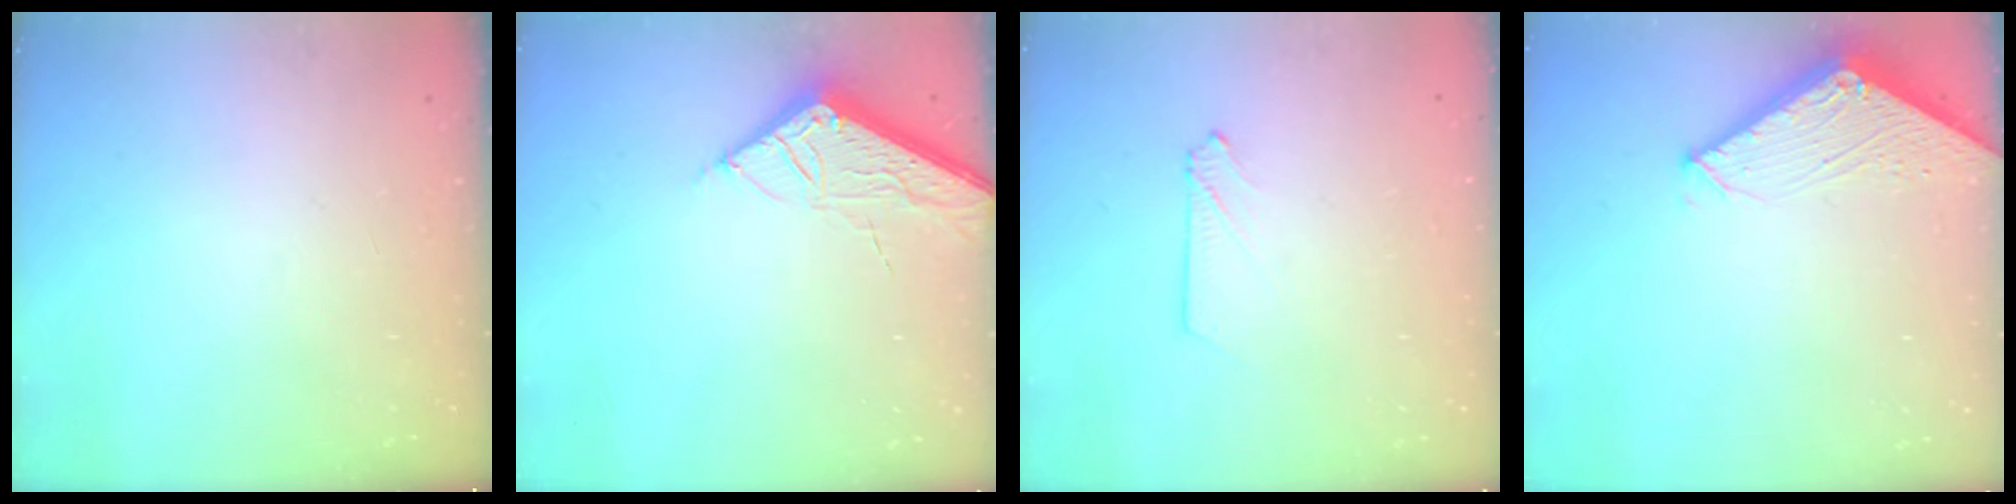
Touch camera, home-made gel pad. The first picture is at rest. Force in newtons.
{"total": 5.7, "press": 5.7, "slide": 0.6}
{"total": 2.6, "press": 2.6, "slide": 0.3}
{"total": 2.8, "press": 2.8, "slide": 0.3}